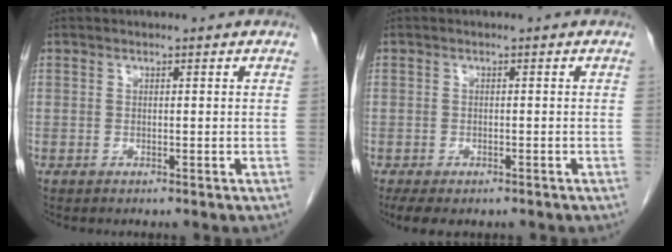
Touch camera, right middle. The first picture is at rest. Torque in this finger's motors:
{"motor_torque": [0.68, -0.41, -0.02, 0.00]}